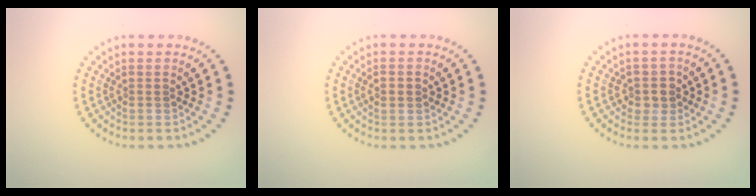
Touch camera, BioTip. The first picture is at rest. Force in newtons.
{"total": 1.4, "press": 1.4, "slide": 0.0}
{"total": 1.9, "press": 1.6, "slide": 1.0}